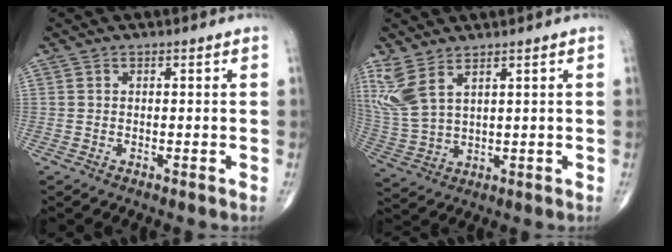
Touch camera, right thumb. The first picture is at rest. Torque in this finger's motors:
{"motor_torque": [-0.35, 0.28, 0.82, 0.68, 0.12]}